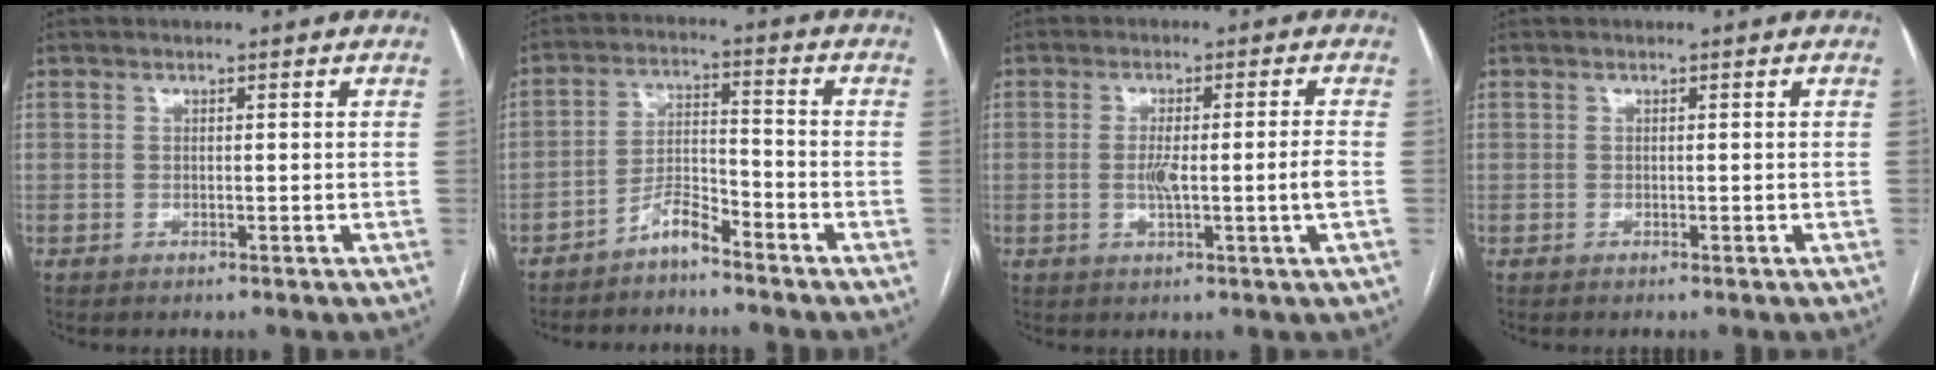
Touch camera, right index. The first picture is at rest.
{"total": 4.6, "force": [-3.9, 0.8, 2.3], "torque": [-0.042, 0.004, -0.076]}
{"total": 5.7, "force": [-1.0, -0.3, 5.7], "torque": [-0.109, 0.004, -0.012]}
{"total": 0.0}